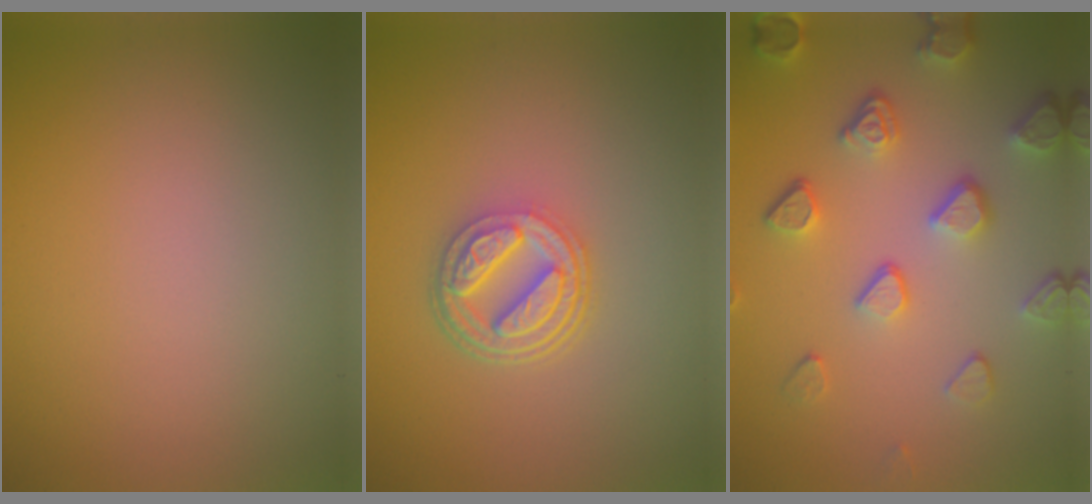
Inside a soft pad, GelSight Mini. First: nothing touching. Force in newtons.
{"total": 4.8, "press": 3.7, "slide": 3.1}
{"total": 5.0, "press": 3.9, "slide": 3.1}